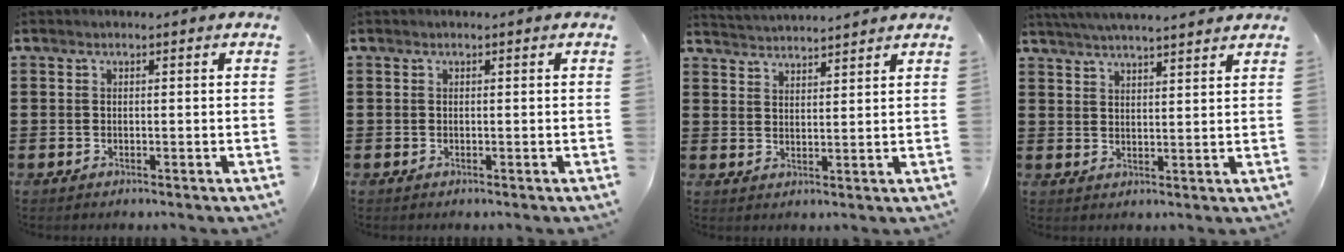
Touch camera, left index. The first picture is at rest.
{"total": 0.0}
{"total": 3.0, "force": [2.9, -0.6, -0.5], "torque": [-0.001, -0.016, 0.053]}
{"total": 4.1, "force": [4.0, -0.6, 0.9], "torque": [-0.030, -0.015, 0.070]}